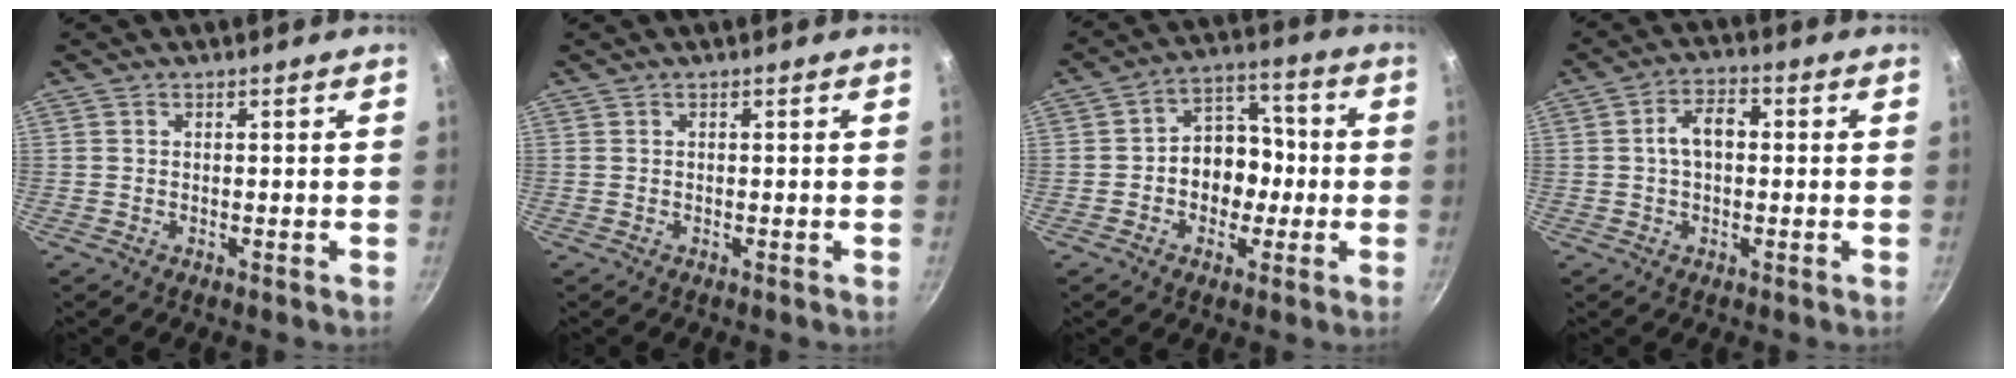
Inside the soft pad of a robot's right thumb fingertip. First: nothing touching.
{"total": 0.0}
{"total": 10.4, "force": [-1.3, 8.3, 6.1], "torque": [-0.029, 0.036, -0.033]}
{"total": 6.1, "force": [0.3, 3.8, 4.7], "torque": [-0.065, 0.021, -0.003]}